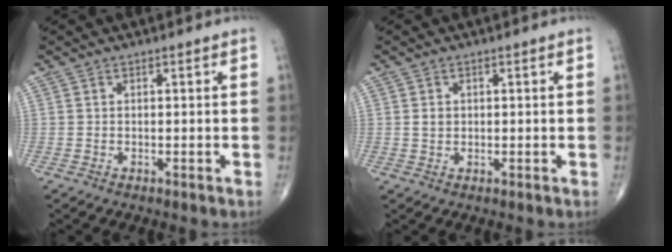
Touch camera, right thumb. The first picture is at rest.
{"total": 1.6, "force": [0.2, 1.3, 0.9], "torque": [-0.012, 0.001, 0.008]}